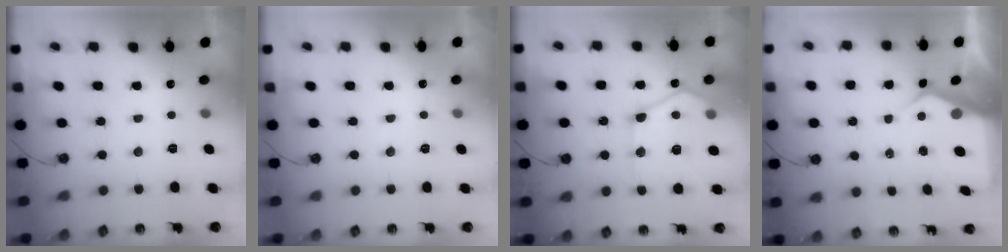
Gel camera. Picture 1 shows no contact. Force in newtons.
{"total": 3.7, "press": 3.7, "slide": 0.4}
{"total": 17.4, "press": 17.3, "slide": 1.5}
{"total": 6.4, "press": 6.4, "slide": 0.6}